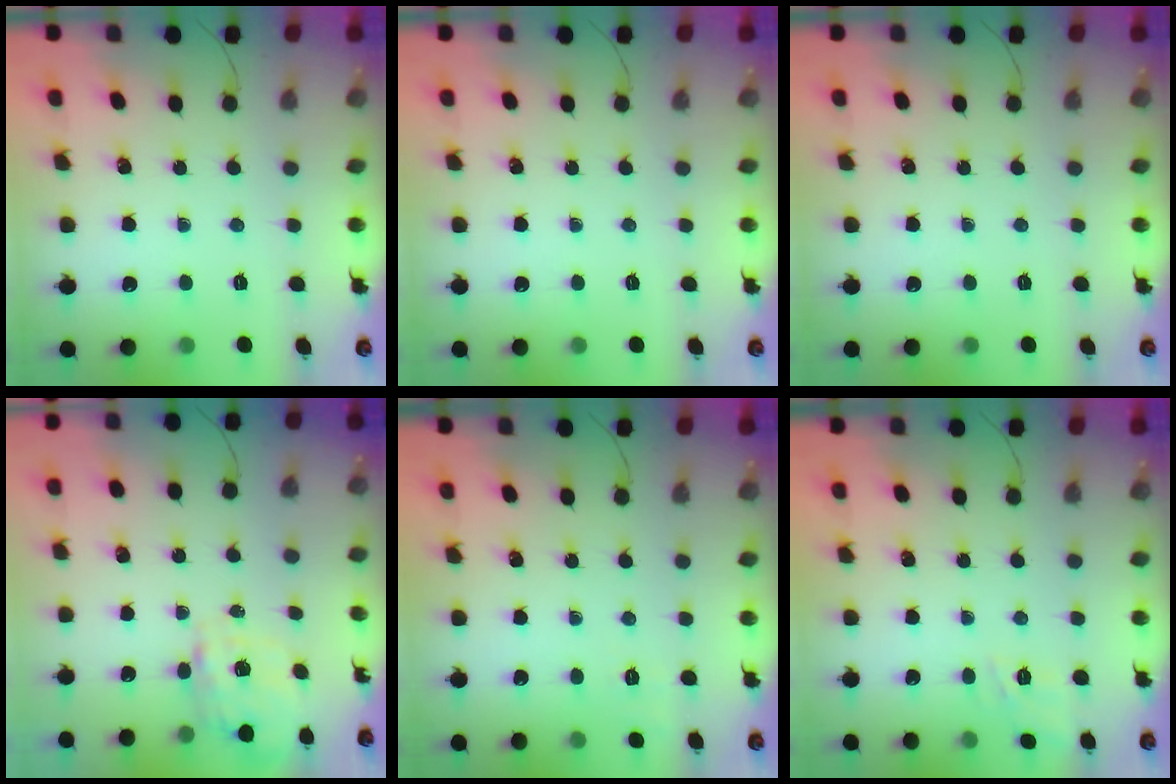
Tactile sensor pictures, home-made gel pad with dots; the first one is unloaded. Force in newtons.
{"total": 0.0}
{"total": 0.0}
{"total": 4.0, "press": 3.9, "slide": 0.8}
{"total": 2.1, "press": 1.2, "slide": 1.8}
{"total": 9.7, "press": 9.6, "slide": 1.7}